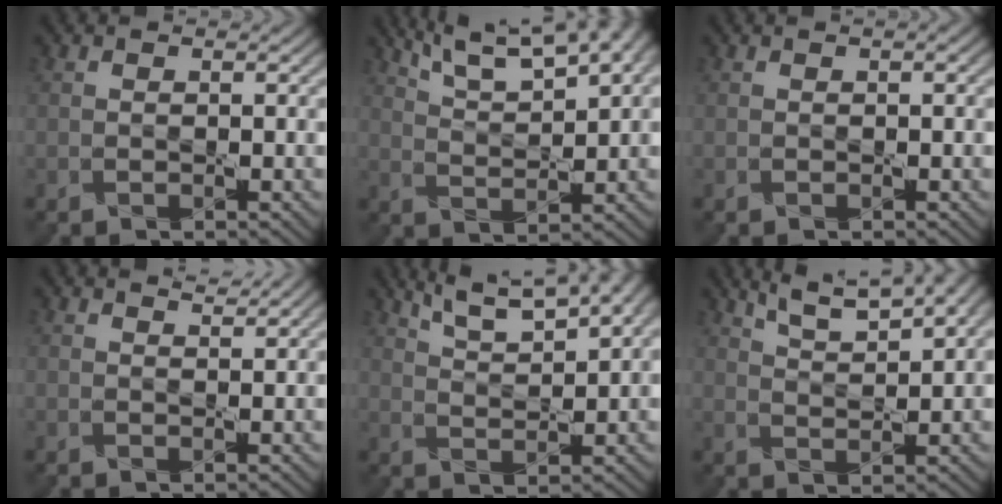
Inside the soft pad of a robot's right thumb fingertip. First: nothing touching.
{"total": 11.2, "force": [7.5, 3.1, 7.7], "torque": [-0.148, 0.021, 0.116]}
{"total": 0.8, "force": [0.3, 0.1, 0.7], "torque": [-0.012, 0.008, 0.005]}
{"total": 1.2, "force": [1.2, 0.1, 0.4], "torque": [-0.014, -0.002, 0.020]}
{"total": 9.2, "force": [6.3, 2.3, 6.3], "torque": [-0.123, 0.015, 0.101]}
{"total": 7.4, "force": [5.2, 1.6, 5.0], "torque": [-0.103, 0.011, 0.095]}